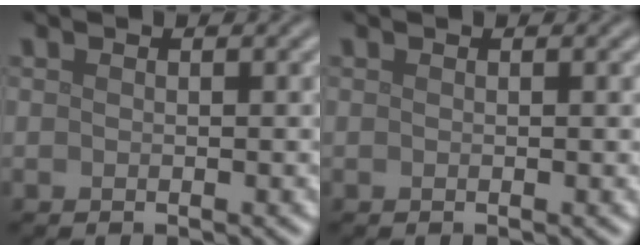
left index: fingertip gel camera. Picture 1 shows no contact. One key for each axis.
{"total": 0.0}